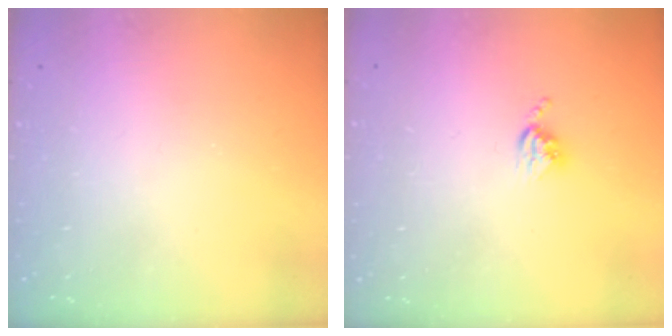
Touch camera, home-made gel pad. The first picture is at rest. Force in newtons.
{"total": 3.8, "press": 3.8, "slide": 0.5}